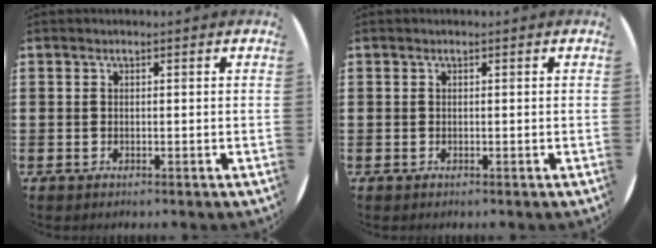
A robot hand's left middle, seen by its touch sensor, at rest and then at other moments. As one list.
[{"total": 0.0}]